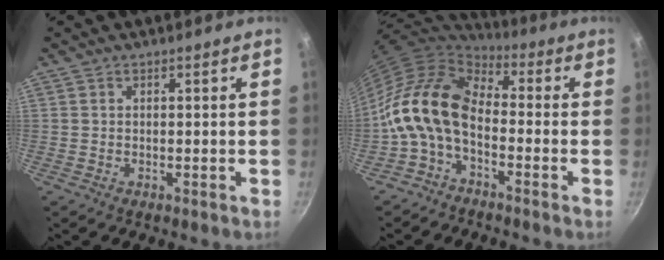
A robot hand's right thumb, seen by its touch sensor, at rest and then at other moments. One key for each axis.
{"total": 13.9, "fx": -3.1, "fy": 8.6, "fz": 10.4, "tx": -0.180, "ty": 0.042, "tz": -0.082}